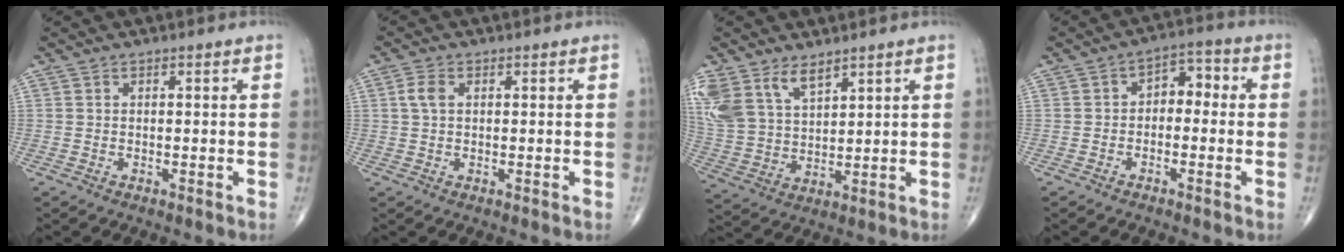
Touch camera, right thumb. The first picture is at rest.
{"total": 2.7, "force": [0.7, 1.7, 2.0], "torque": [-0.047, 0.007, 0.011]}
{"total": 13.4, "force": [8.0, 7.6, 7.5], "torque": [-0.157, -0.019, 0.171]}
{"total": 5.3, "force": [-0.5, 3.6, 3.9], "torque": [-0.034, 0.029, -0.021]}